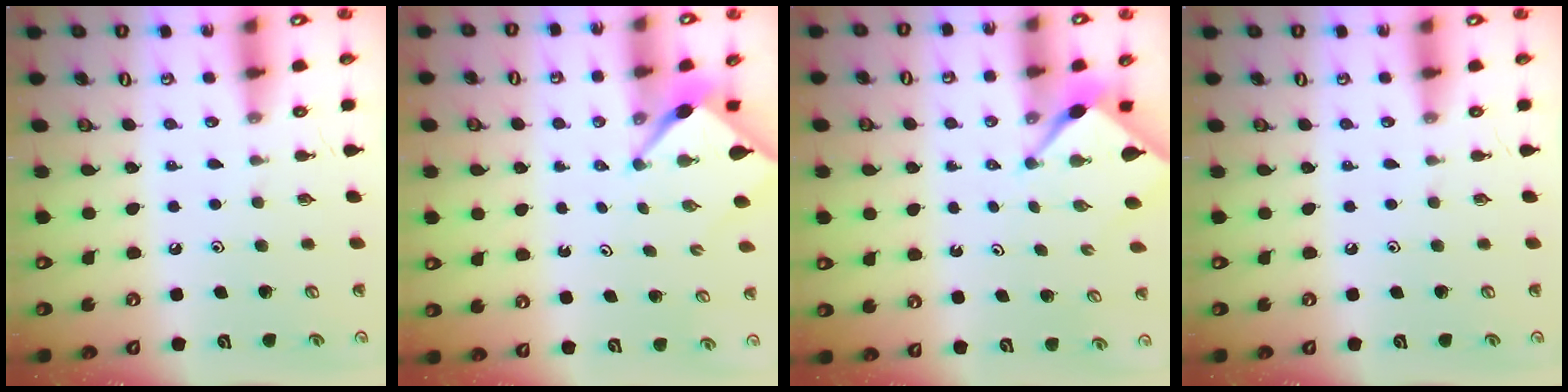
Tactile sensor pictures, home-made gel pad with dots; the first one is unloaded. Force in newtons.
{"total": 2.5, "press": 2.5, "slide": 0.3}
{"total": 2.3, "press": 2.3, "slide": 0.3}
{"total": 0.0}